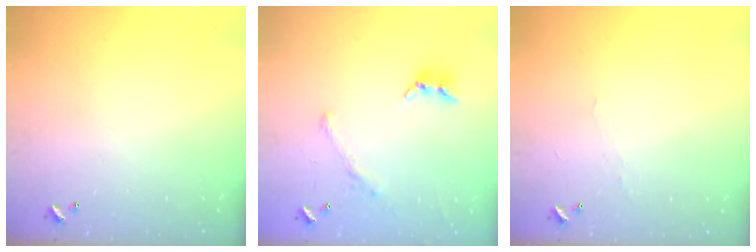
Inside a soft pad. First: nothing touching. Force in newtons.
{"total": 1.5, "press": 1.0, "slide": 1.2}
{"total": 1.2, "press": 1.1, "slide": 0.3}